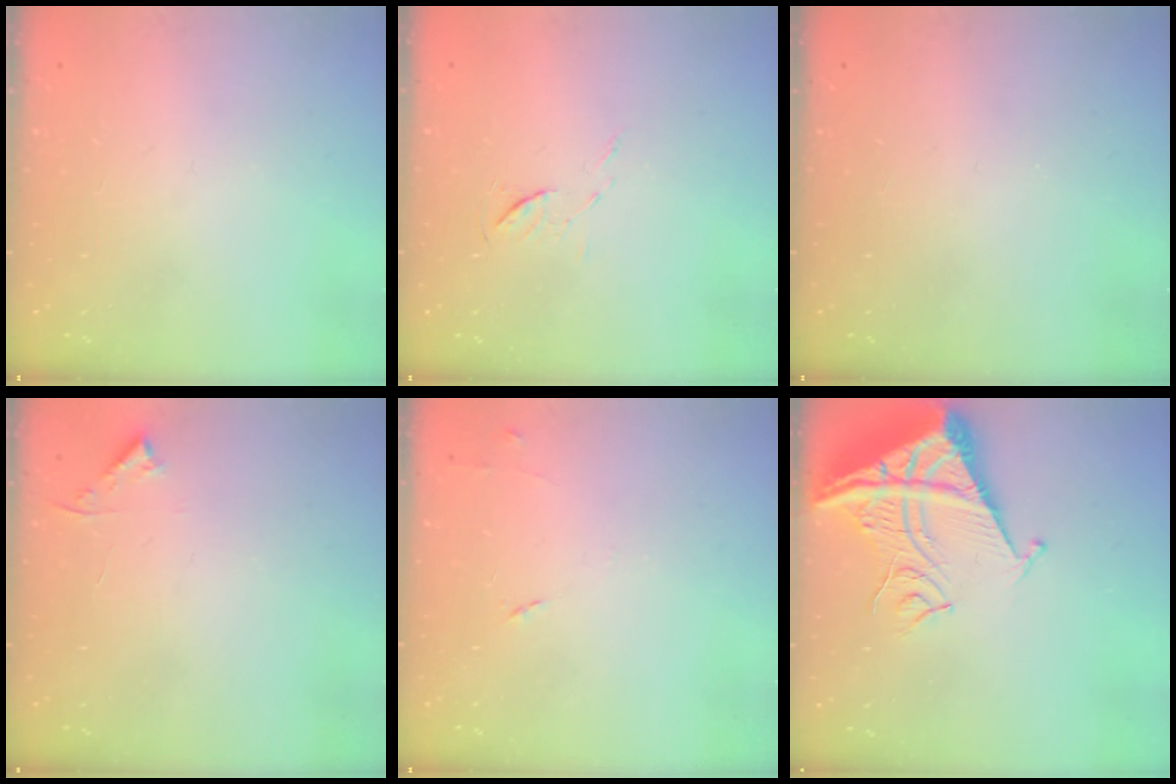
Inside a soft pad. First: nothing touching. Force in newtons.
{"total": 5.3, "press": 5.3, "slide": 0.5}
{"total": 0.0}
{"total": 3.1, "press": 3.0, "slide": 0.3}
{"total": 5.3, "press": 5.2, "slide": 0.8}
{"total": 11.9, "press": 11.8, "slide": 1.2}